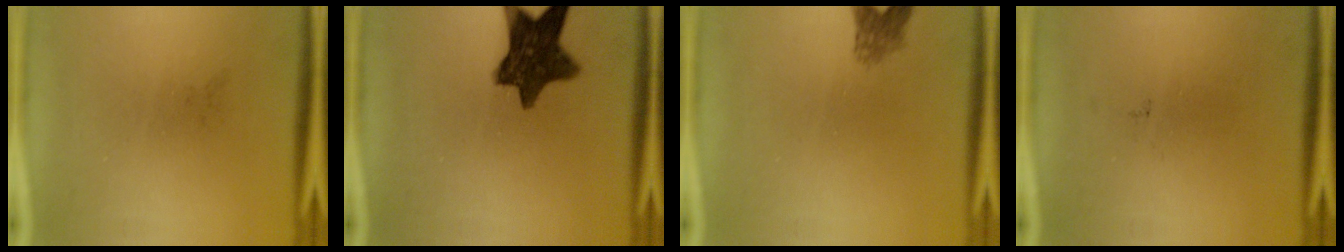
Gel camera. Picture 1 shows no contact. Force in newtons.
{"total": 11.3}
{"total": 2.4}
{"total": 0.0}